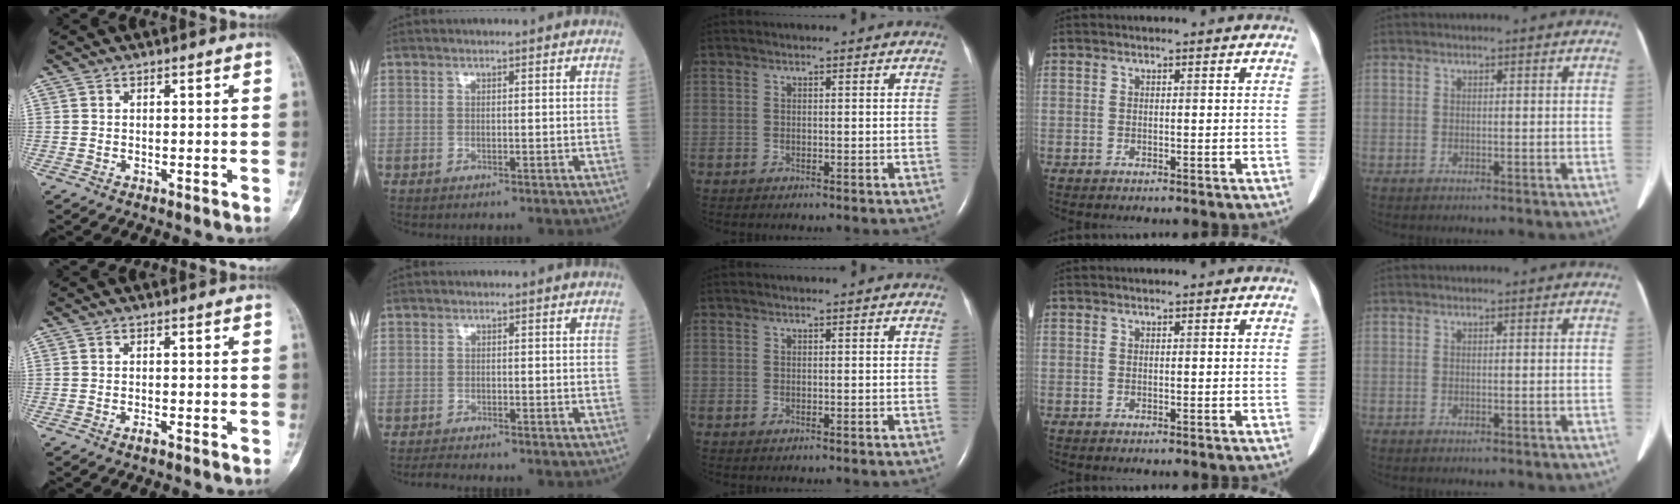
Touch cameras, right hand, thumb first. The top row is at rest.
{"thumb": {"total": 0.9, "force": [-0.7, 0.1, 0.6], "torque": [-0.009, 0.000, -0.014]}, "index": {"total": 1.2, "force": [-1.2, 0.0, 0.0], "torque": [-0.008, -0.008, -0.023]}}